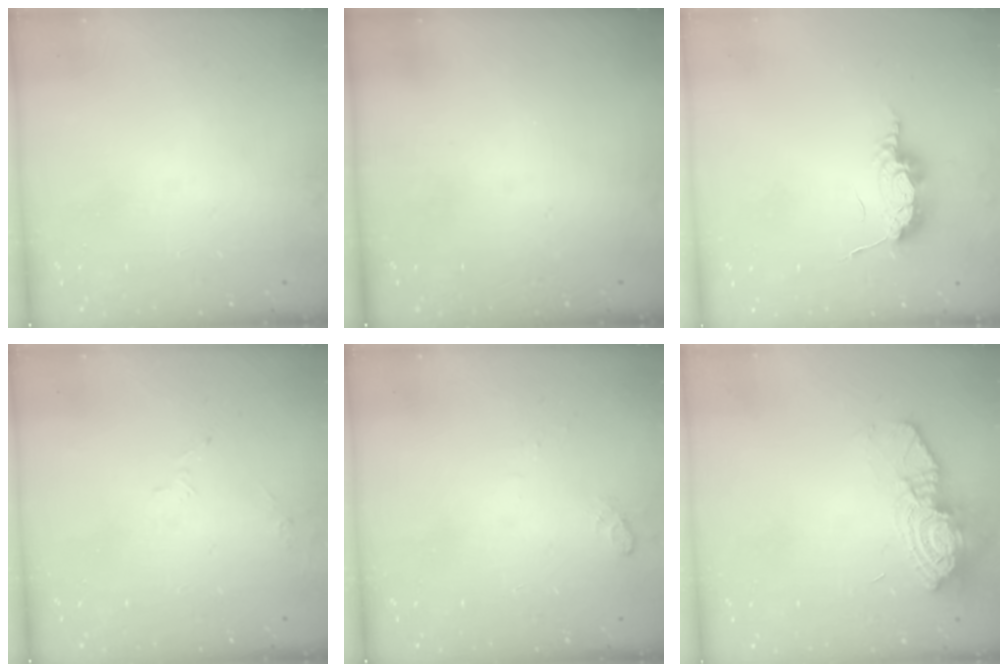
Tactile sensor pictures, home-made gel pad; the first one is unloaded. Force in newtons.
{"total": 0.0}
{"total": 7.4, "press": 7.3, "slide": 0.8}
{"total": 5.4, "press": 4.4, "slide": 3.0}
{"total": 6.2, "press": 4.6, "slide": 4.1}
{"total": 11.3, "press": 11.2, "slide": 1.0}